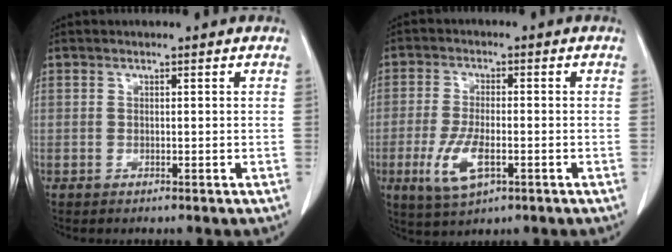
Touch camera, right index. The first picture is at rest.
{"total": 7.1, "force": [-2.6, 2.6, 6.2], "torque": [-0.131, -0.011, -0.041]}